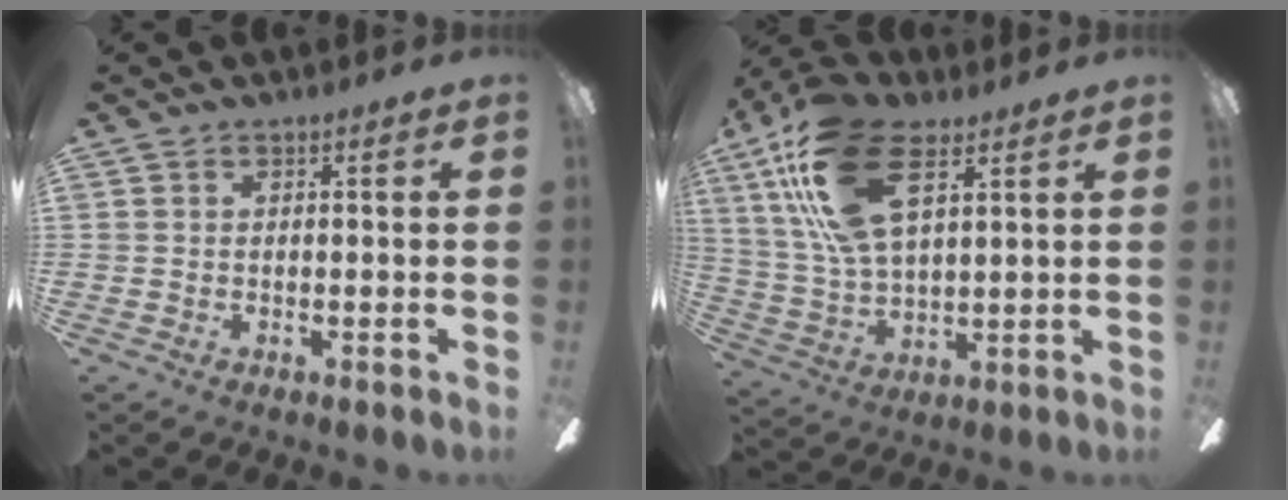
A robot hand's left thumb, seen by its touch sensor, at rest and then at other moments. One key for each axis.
{"total": 20.1, "fx": 9.9, "fy": 9.5, "fz": 14.6, "tx": -0.315, "ty": -0.015, "tz": 0.176}